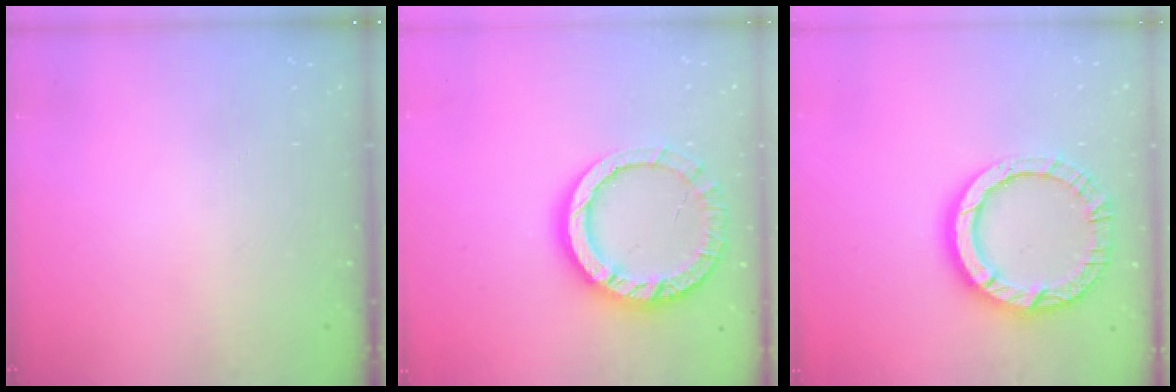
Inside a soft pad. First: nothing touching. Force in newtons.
{"total": 14.0, "press": 14.0, "slide": 1.2}
{"total": 12.7, "press": 12.6, "slide": 1.2}